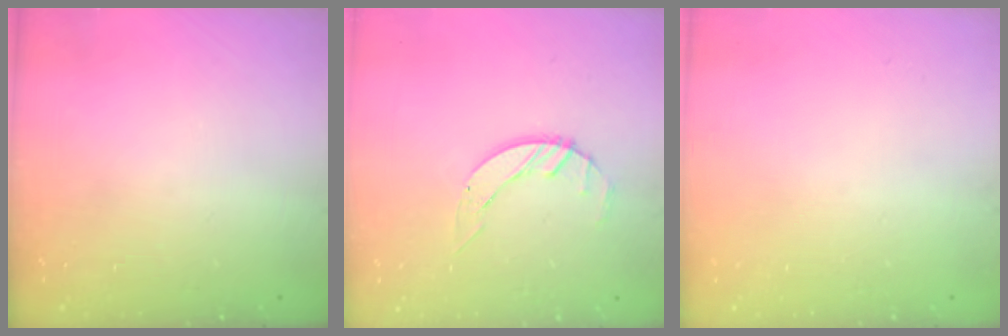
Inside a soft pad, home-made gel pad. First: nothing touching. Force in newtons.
{"total": 2.7, "press": 2.7, "slide": 0.3}
{"total": 0.0}